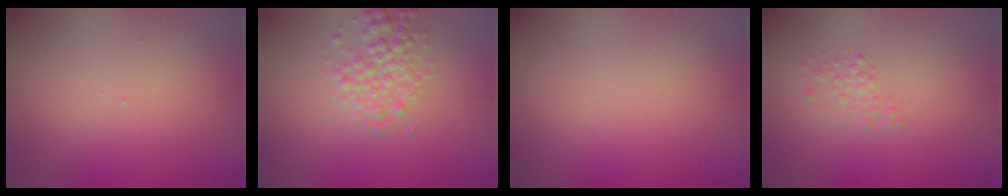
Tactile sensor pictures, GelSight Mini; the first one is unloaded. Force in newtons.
{"total": 2.9, "press": 2.9, "slide": 0.0}
{"total": 0.0}
{"total": 1.2, "press": 1.2, "slide": 0.0}